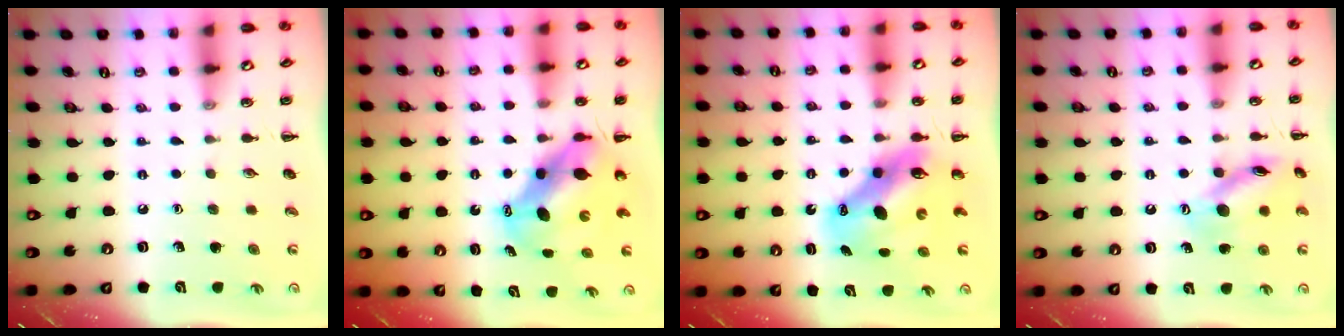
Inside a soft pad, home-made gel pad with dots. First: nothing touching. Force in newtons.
{"total": 8.4, "press": 8.1, "slide": 2.2}
{"total": 11.2, "press": 10.8, "slide": 3.0}
{"total": 13.7, "press": 13.7, "slide": 0.9}